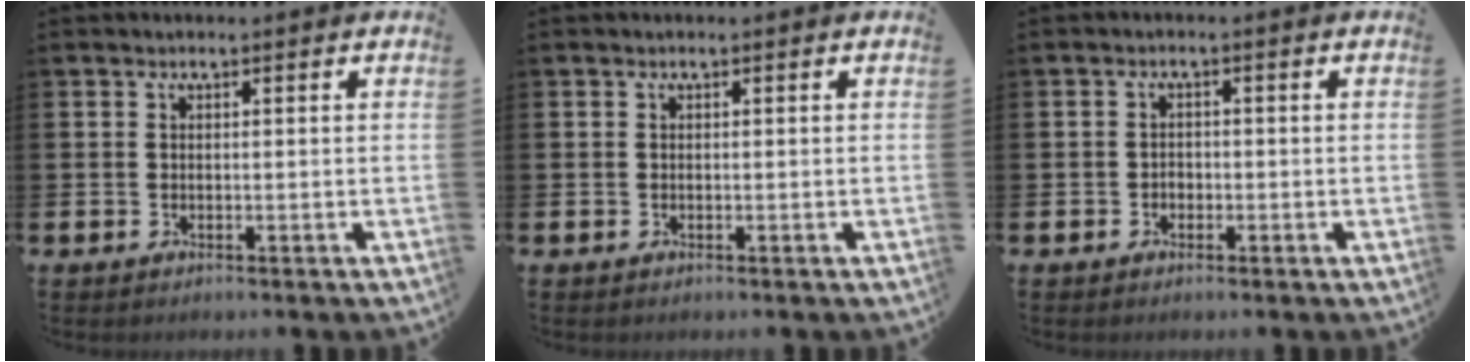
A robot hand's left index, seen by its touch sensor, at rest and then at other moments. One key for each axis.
{"total": 0.0}
{"total": 1.2, "fx": -0.6, "fy": 1.0, "fz": 0.3, "tx": -0.006, "ty": 0.003, "tz": -0.014}